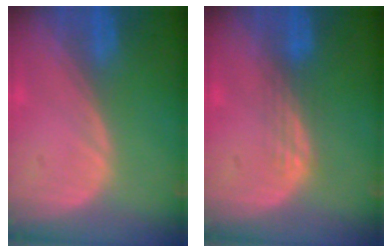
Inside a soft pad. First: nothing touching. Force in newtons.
{"total": 2.9, "press": 2.5, "slide": 1.5}